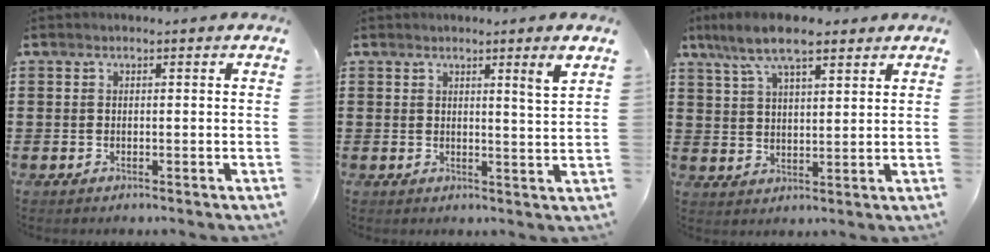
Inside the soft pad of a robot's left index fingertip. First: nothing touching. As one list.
[{"total": 3.2, "force": [2.2, -0.8, 2.3], "torque": [-0.041, -0.011, 0.034]}, {"total": 8.0, "force": [5.9, 2.4, 4.9], "torque": [-0.110, -0.002, 0.107]}]